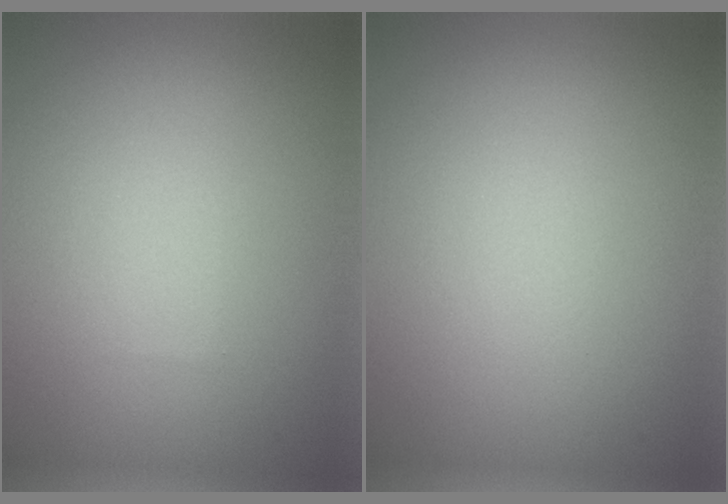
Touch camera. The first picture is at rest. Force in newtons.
{"total": 0.0}